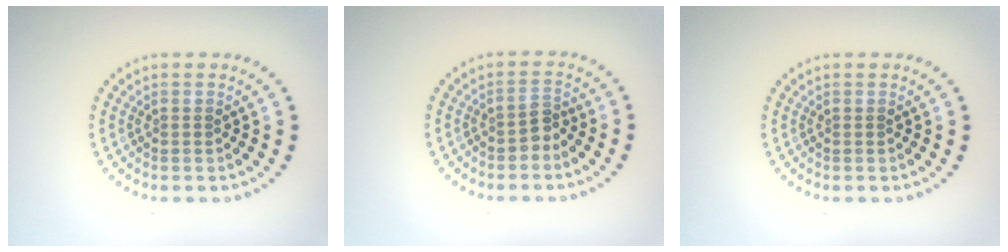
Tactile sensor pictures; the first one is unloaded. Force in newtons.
{"total": 1.4, "press": 1.2, "slide": 0.7}
{"total": 0.0}